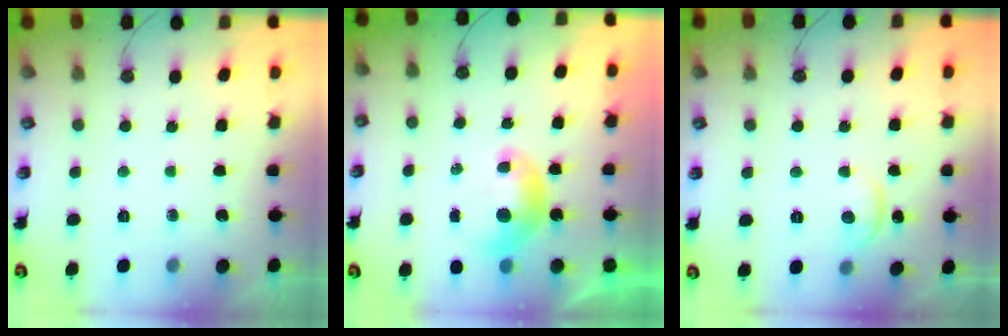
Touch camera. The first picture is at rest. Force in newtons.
{"total": 0.0}
{"total": 0.9, "press": 0.8, "slide": 0.4}